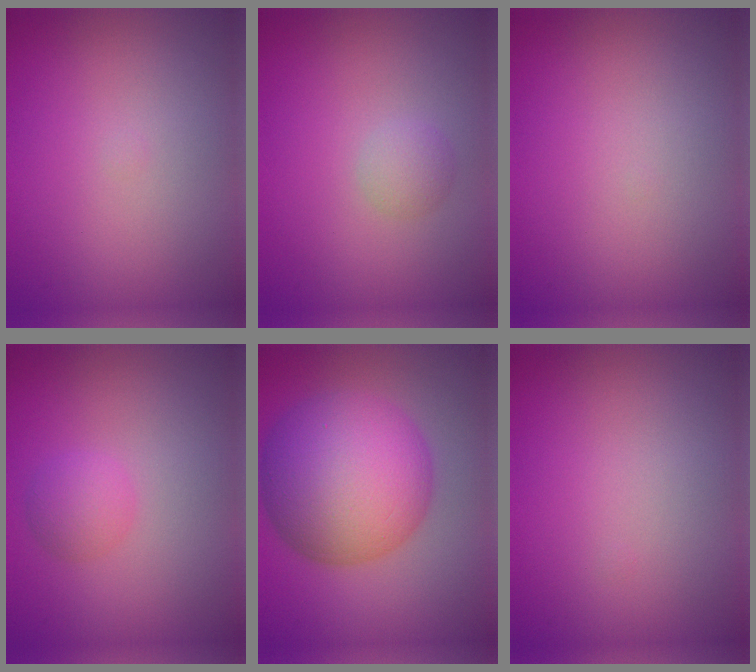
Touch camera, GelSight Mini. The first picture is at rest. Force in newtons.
{"total": 1.4, "press": 1.4, "slide": 0.1}
{"total": 0.0}
{"total": 1.9, "press": 1.9, "slide": 0.1}
{"total": 11.7, "press": 11.7, "slide": 0.1}
{"total": 0.0}